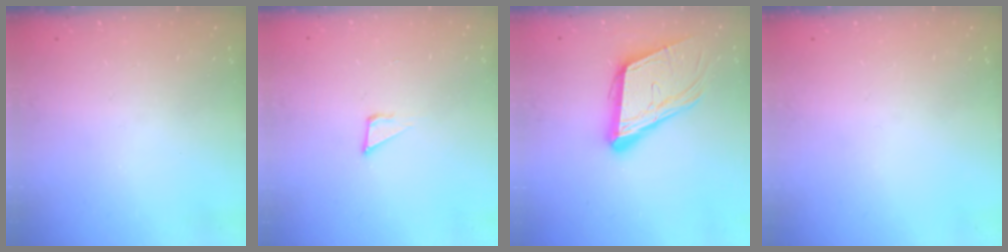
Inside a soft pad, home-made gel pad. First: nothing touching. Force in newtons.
{"total": 4.3, "press": 4.3, "slide": 0.3}
{"total": 16.0, "press": 15.6, "slide": 3.7}
{"total": 0.0}